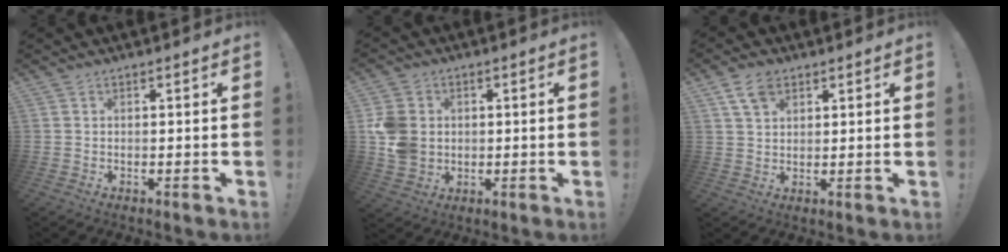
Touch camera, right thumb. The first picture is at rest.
{"total": 10.2, "force": [0.7, 8.7, 5.3], "torque": [-0.113, 0.005, 0.017]}
{"total": 7.1, "force": [3.8, 4.5, 4.0], "torque": [-0.069, -0.003, 0.073]}